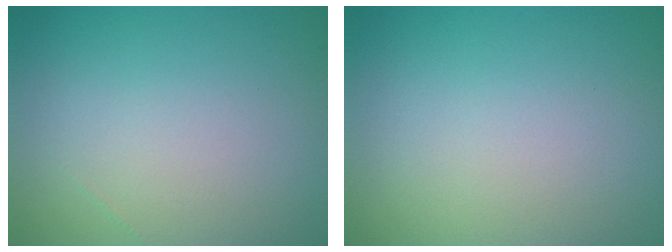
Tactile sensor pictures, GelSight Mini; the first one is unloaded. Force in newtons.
{"total": 0.0}